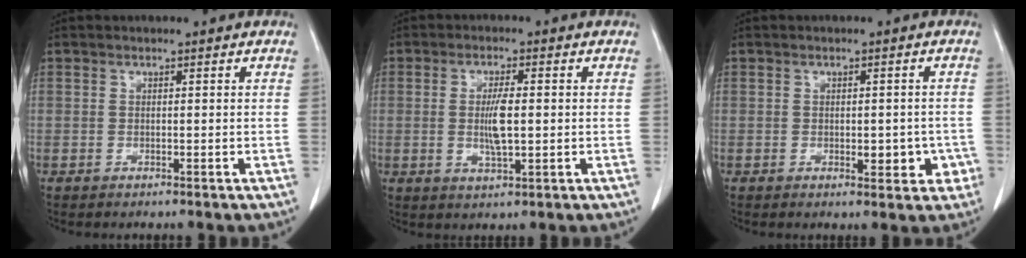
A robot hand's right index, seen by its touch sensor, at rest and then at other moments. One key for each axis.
{"total": 5.2, "fx": -0.2, "fy": 0.9, "fz": 5.1, "tx": -0.099, "ty": -0.004, "tz": -0.002}
{"total": 4.2, "fx": -1.4, "fy": 2.1, "fz": 3.4, "tx": -0.032, "ty": 0.002, "tz": -0.012}